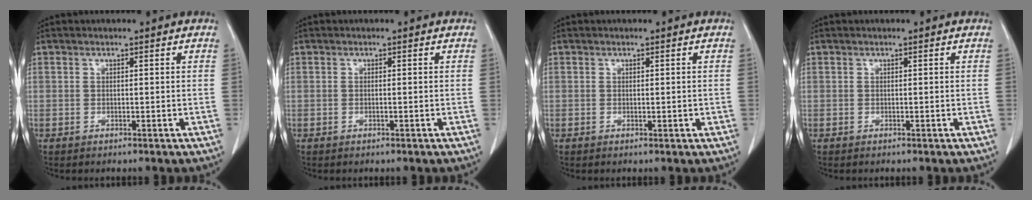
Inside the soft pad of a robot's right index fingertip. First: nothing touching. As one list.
[{"total": 0.0}, {"total": 0.7, "force": [0.1, 0.3, 0.6], "torque": [-0.008, -0.002, 0.005]}, {"total": 0.0}]